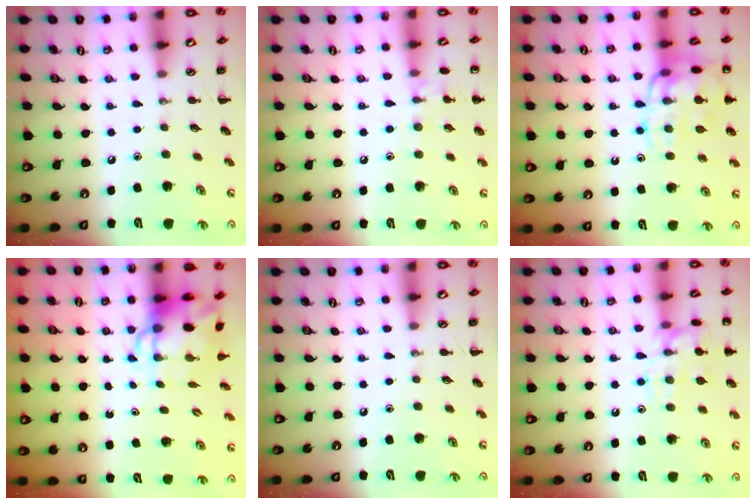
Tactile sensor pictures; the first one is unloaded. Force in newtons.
{"total": 8.0, "press": 7.7, "slide": 2.1}
{"total": 16.0, "press": 15.9, "slide": 1.8}
{"total": 6.3, "press": 6.1, "slide": 1.5}
{"total": 0.0}
{"total": 13.9, "press": 13.9, "slide": 0.8}